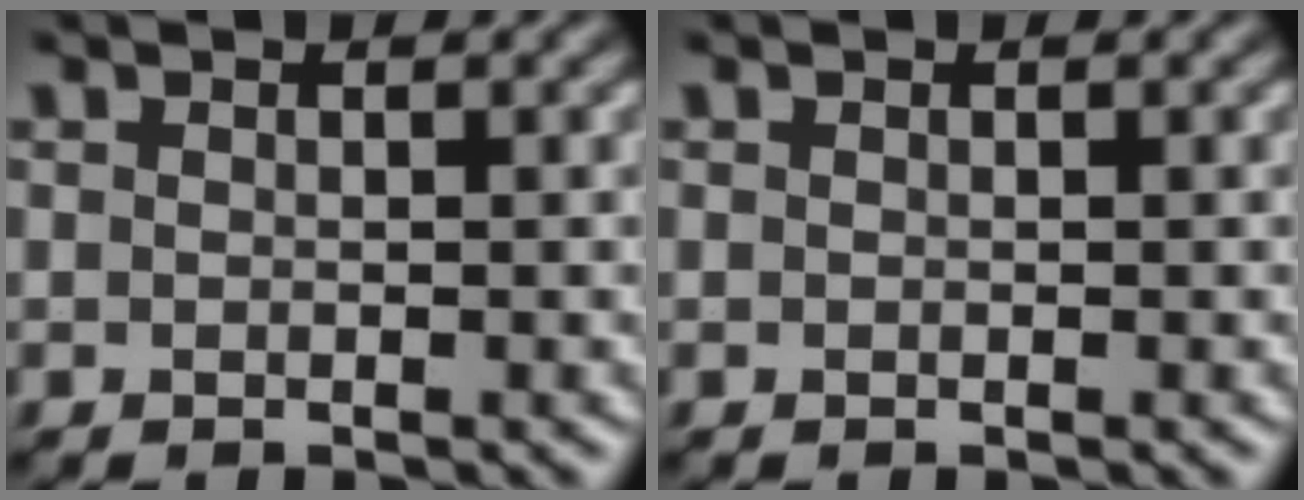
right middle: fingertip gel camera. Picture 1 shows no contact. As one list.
[{"total": 0.0}]